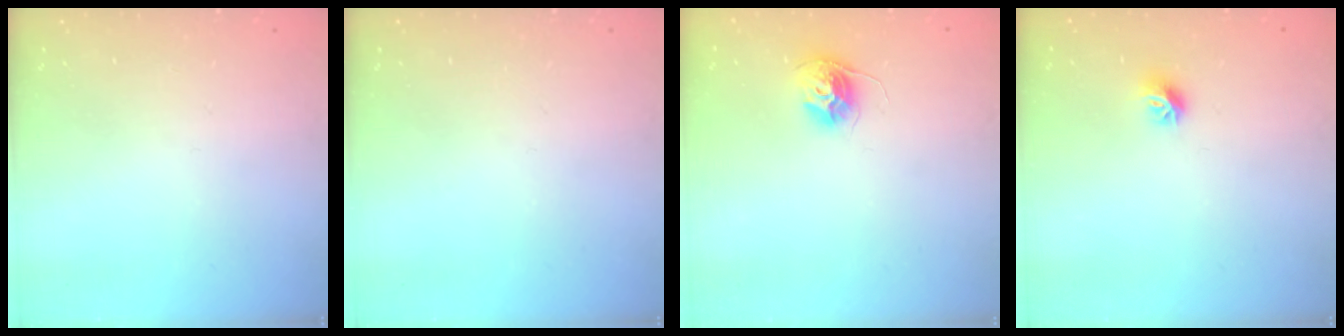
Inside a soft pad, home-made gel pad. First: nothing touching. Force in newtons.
{"total": 0.0}
{"total": 10.8, "press": 10.8, "slide": 0.8}
{"total": 8.0, "press": 7.9, "slide": 0.6}